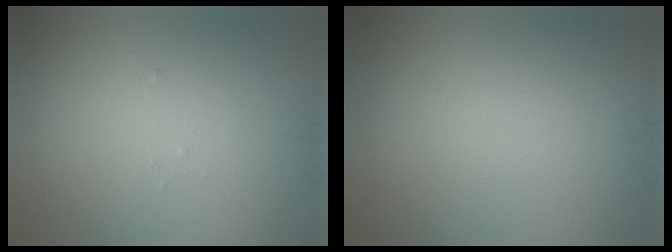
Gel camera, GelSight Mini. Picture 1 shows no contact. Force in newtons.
{"total": 0.0}